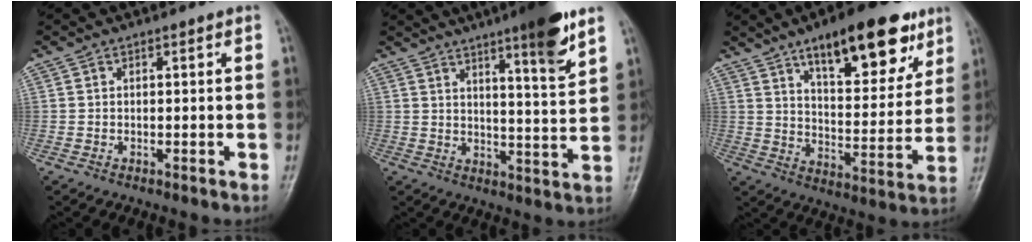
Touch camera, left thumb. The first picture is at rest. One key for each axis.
{"total": 11.5, "fx": 7.3, "fy": 1.3, "fz": 8.8, "tx": -0.118, "ty": -0.044, "tz": 0.105}
{"total": 20.1, "fx": 11.9, "fy": 7.8, "fz": 14.2, "tx": -0.161, "ty": -0.051, "tz": 0.184}